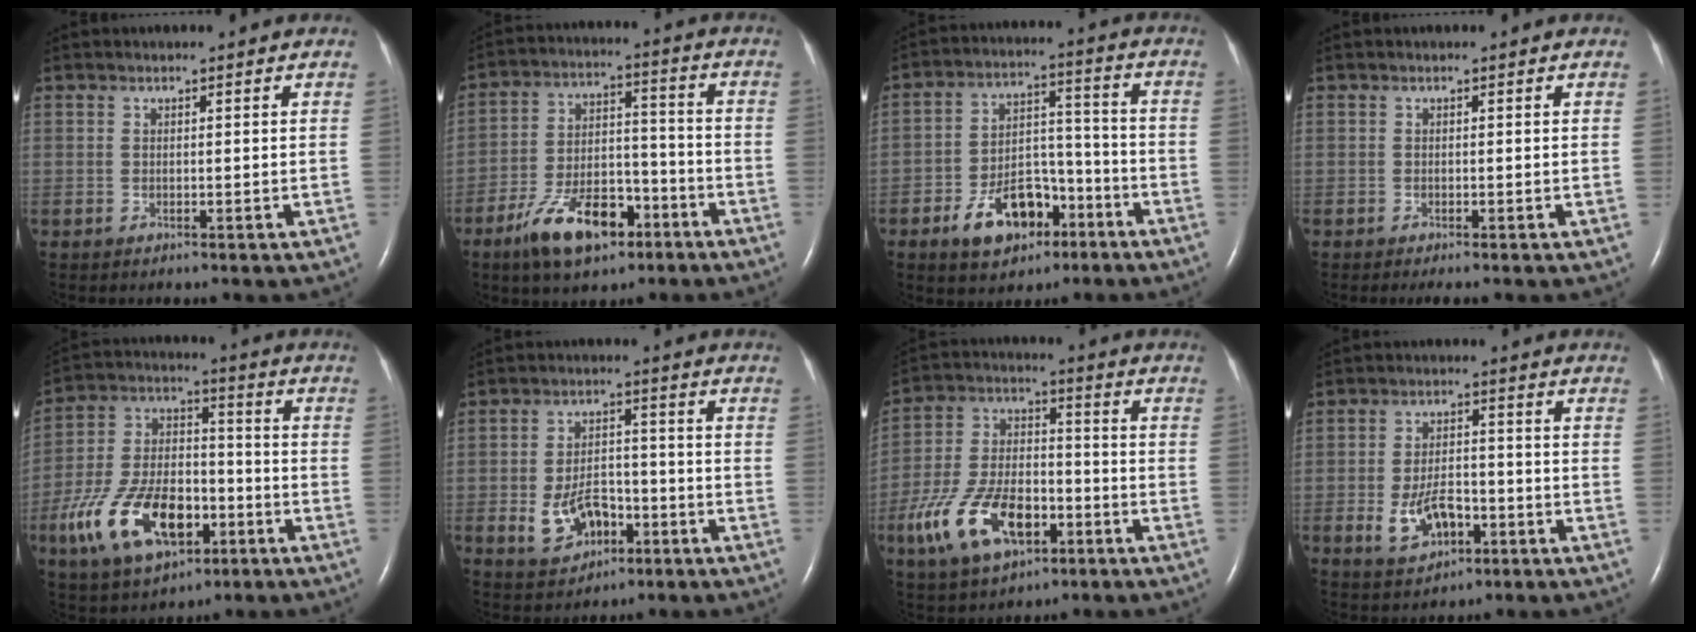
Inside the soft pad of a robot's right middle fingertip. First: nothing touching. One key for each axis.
{"total": 12.2, "fx": -7.3, "fy": 5.5, "fz": 8.1, "tx": -0.144, "ty": 0.009, "tz": -0.124}
{"total": 10.7, "fx": -5.9, "fy": 6.1, "fz": 6.5, "tx": -0.112, "ty": 0.021, "tz": -0.092}
{"total": 1.0, "fx": -0.8, "fy": 0.0, "fz": 0.7, "tx": -0.012, "ty": -0.004, "tz": -0.013}
{"total": 16.6, "fx": -6.8, "fy": 8.5, "fz": 12.5, "tx": -0.259, "ty": 0.007, "tz": -0.113}
{"total": 7.6, "fx": -2.9, "fy": 4.8, "fz": 5.1, "tx": -0.096, "ty": 0.007, "tz": -0.042}
{"total": 14.5, "fx": -6.2, "fy": 7.3, "fz": 10.9, "tx": -0.233, "ty": 0.007, "tz": -0.105}
{"total": 6.8, "fx": -2.5, "fy": 3.6, "fz": 5.1, "tx": -0.098, "ty": 0.002, "tz": -0.039}